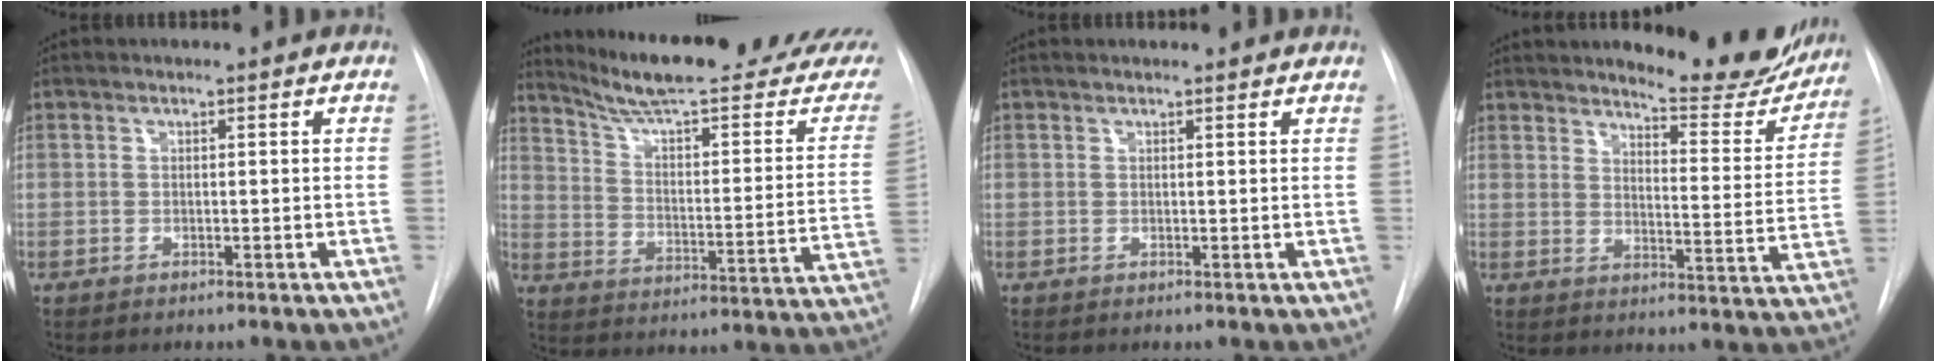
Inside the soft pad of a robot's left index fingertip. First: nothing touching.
{"total": 25.5, "force": [22.6, 1.8, 11.6], "torque": [-0.164, -0.084, 0.297]}
{"total": 1.5, "force": [1.5, 0.2, 0.3], "torque": [-0.009, 0.010, 0.010]}
{"total": 14.3, "force": [13.1, 2.7, 5.1], "torque": [-0.050, -0.059, 0.153]}